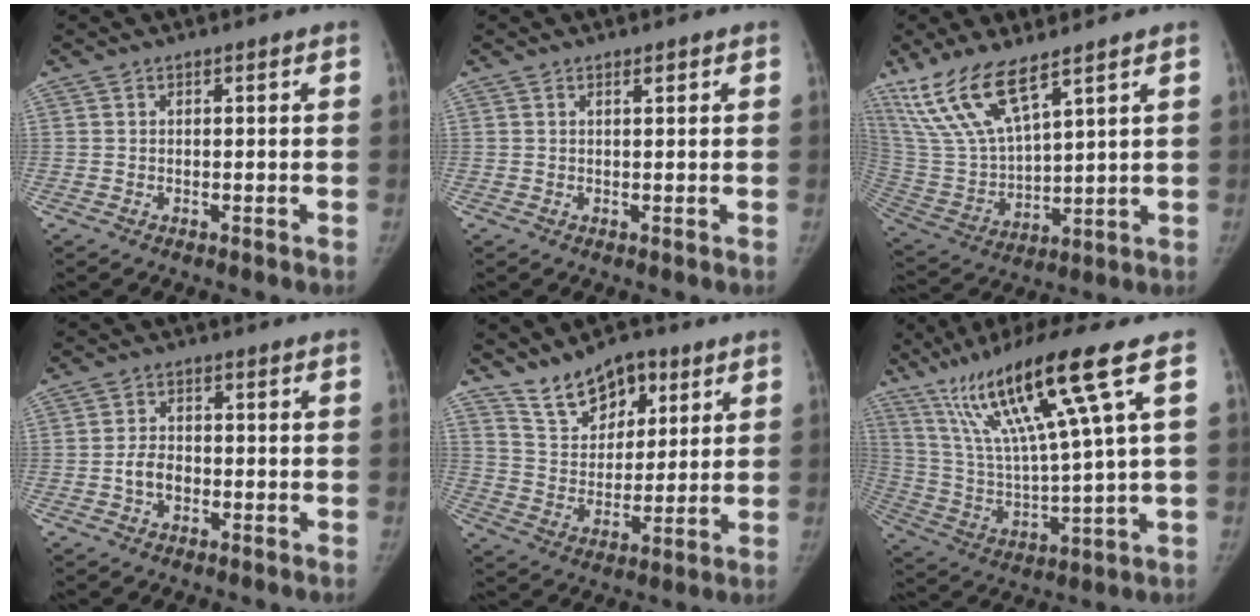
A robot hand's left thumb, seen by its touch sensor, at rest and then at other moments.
{"total": 0.9, "force": [0.6, 0.2, 0.7], "torque": [-0.009, -0.001, 0.009]}
{"total": 14.4, "force": [10.0, 4.3, 9.5], "torque": [-0.194, -0.041, 0.214]}
{"total": 4.0, "force": [-1.1, 2.8, 2.6], "torque": [-0.036, 0.014, -0.025]}
{"total": 11.9, "force": [7.7, 7.2, 5.6], "torque": [-0.058, -0.038, 0.139]}
{"total": 19.6, "force": [9.8, 0.9, 16.9], "torque": [-0.313, -0.032, 0.180]}